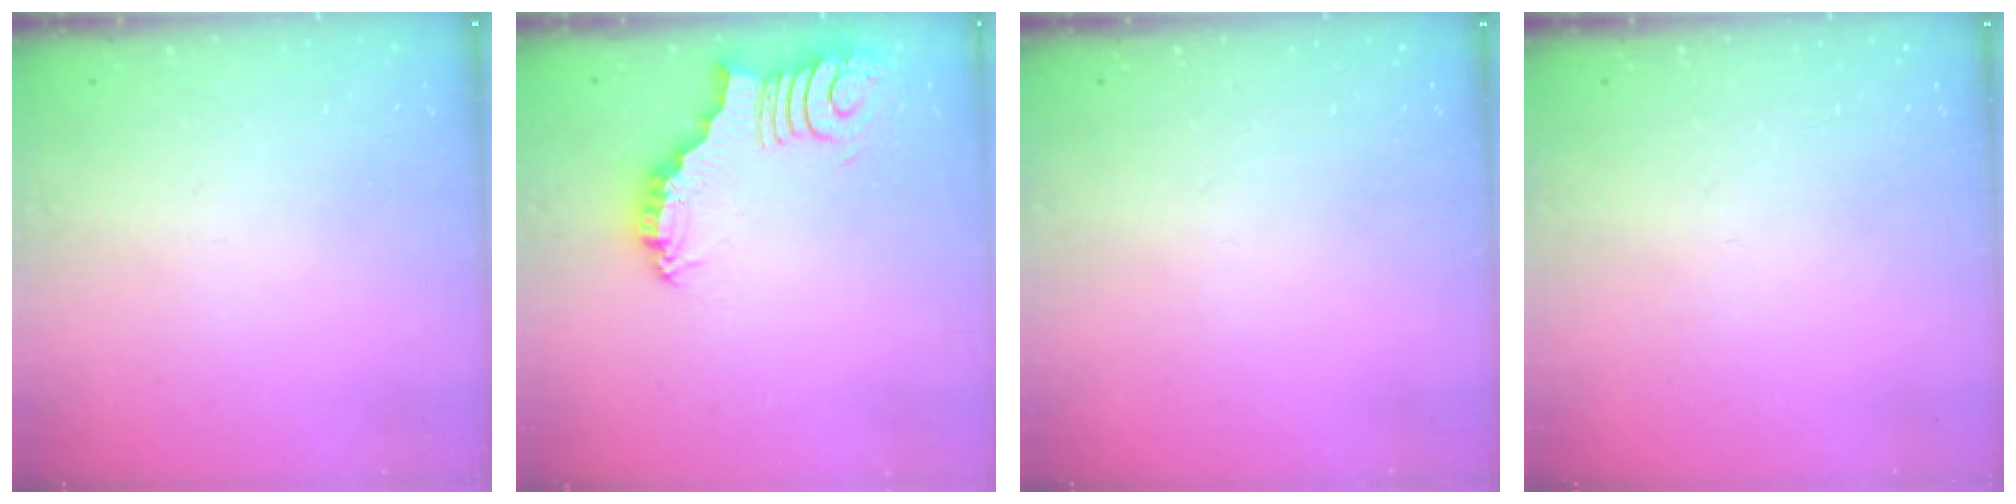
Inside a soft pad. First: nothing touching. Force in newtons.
{"total": 3.0, "press": 3.0, "slide": 0.3}
{"total": 0.0}
{"total": 0.0}